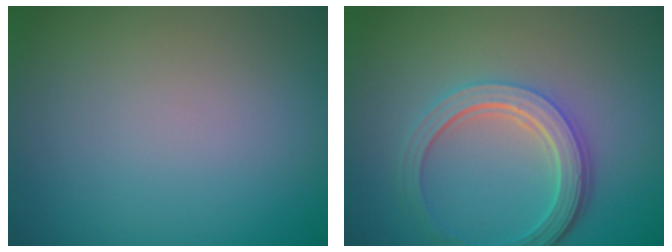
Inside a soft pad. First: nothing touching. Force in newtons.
{"total": 4.8, "press": 3.6, "slide": 3.2}